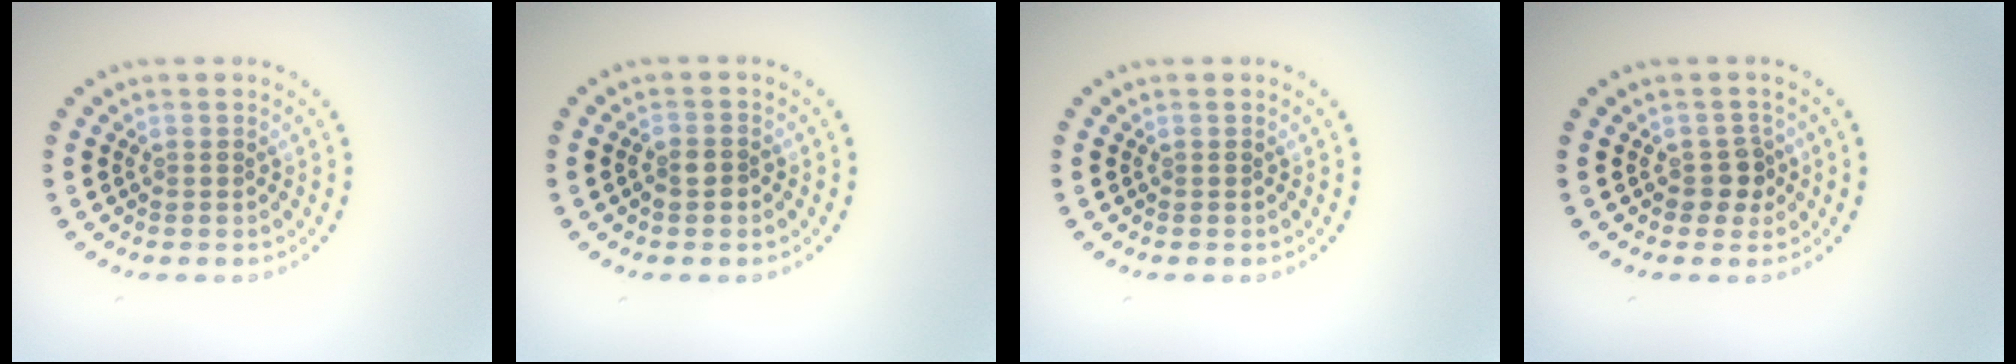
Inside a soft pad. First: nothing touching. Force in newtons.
{"total": 1.5, "press": 1.3, "slide": 0.6}
{"total": 0.0}
{"total": 1.9, "press": 1.6, "slide": 1.0}